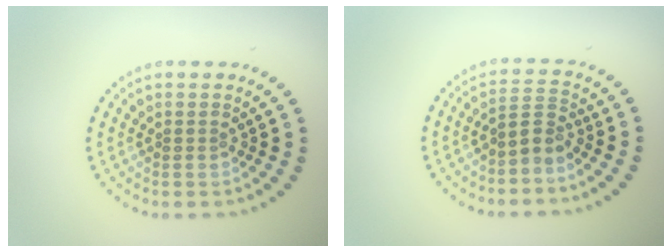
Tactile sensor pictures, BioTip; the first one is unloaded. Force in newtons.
{"total": 2.2, "press": 1.6, "slide": 1.6}